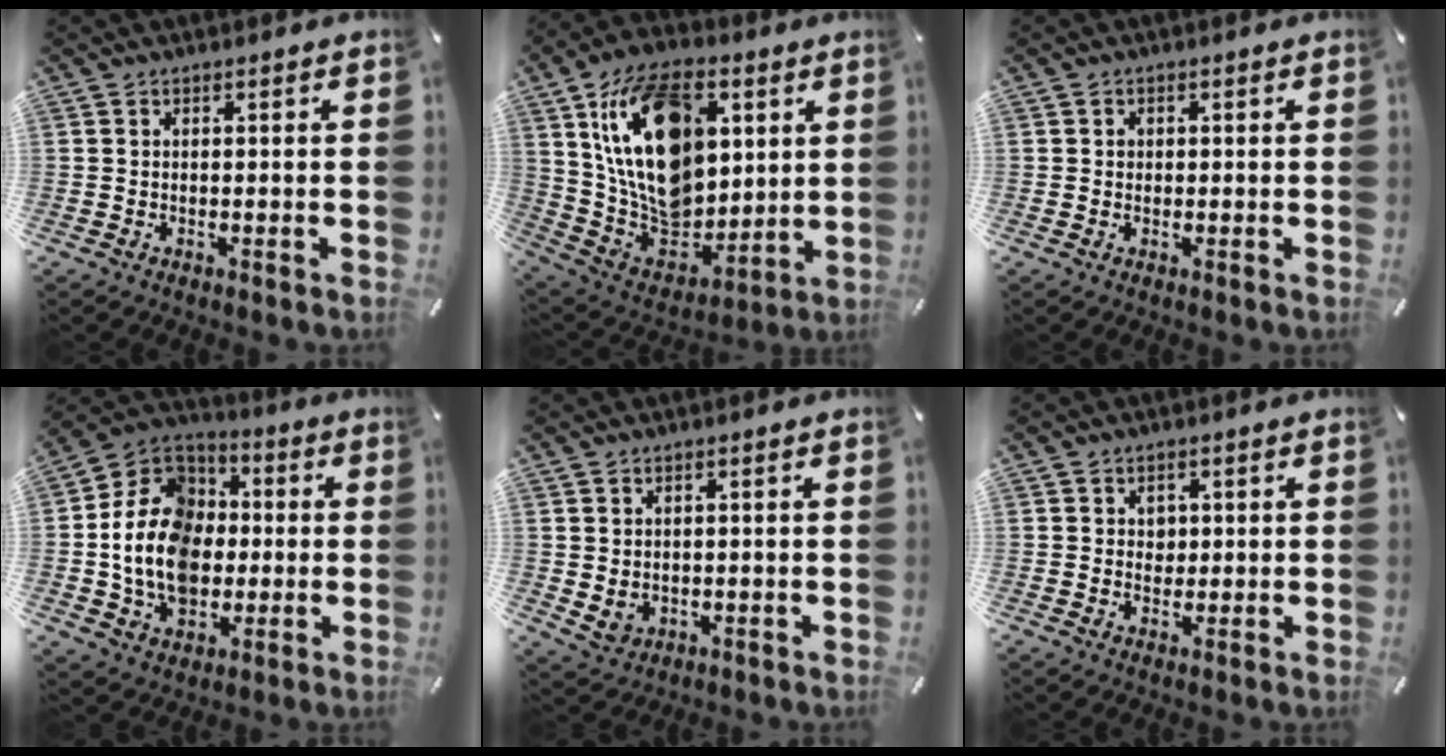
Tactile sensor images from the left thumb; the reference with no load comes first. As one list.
[{"total": 23.3, "force": [7.0, 15.9, 15.5], "torque": [-0.295, -0.025, 0.123]}, {"total": 0.8, "force": [0.0, 0.7, 0.2], "torque": [-0.005, 0.004, -0.001]}, {"total": 16.9, "force": [-2.0, 13.7, 9.7], "torque": [-0.230, 0.018, -0.037]}, {"total": 2.9, "force": [0.9, 2.7, 0.8], "torque": [-0.017, -0.007, 0.016]}, {"total": 2.6, "force": [0.5, 2.4, 0.7], "torque": [-0.003, -0.001, 0.003]}]